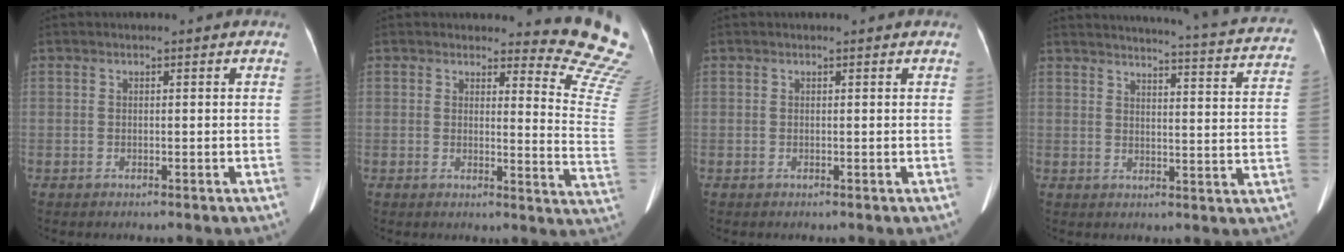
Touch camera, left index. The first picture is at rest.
{"total": 12.0, "force": [12.0, -0.3, 1.0], "torque": [0.009, -0.152, 0.100]}
{"total": 1.4, "force": [1.3, 0.1, 0.3], "torque": [-0.013, 0.007, 0.013]}
{"total": 23.7, "force": [22.1, 1.7, 8.3], "torque": [-0.107, -0.067, 0.241]}